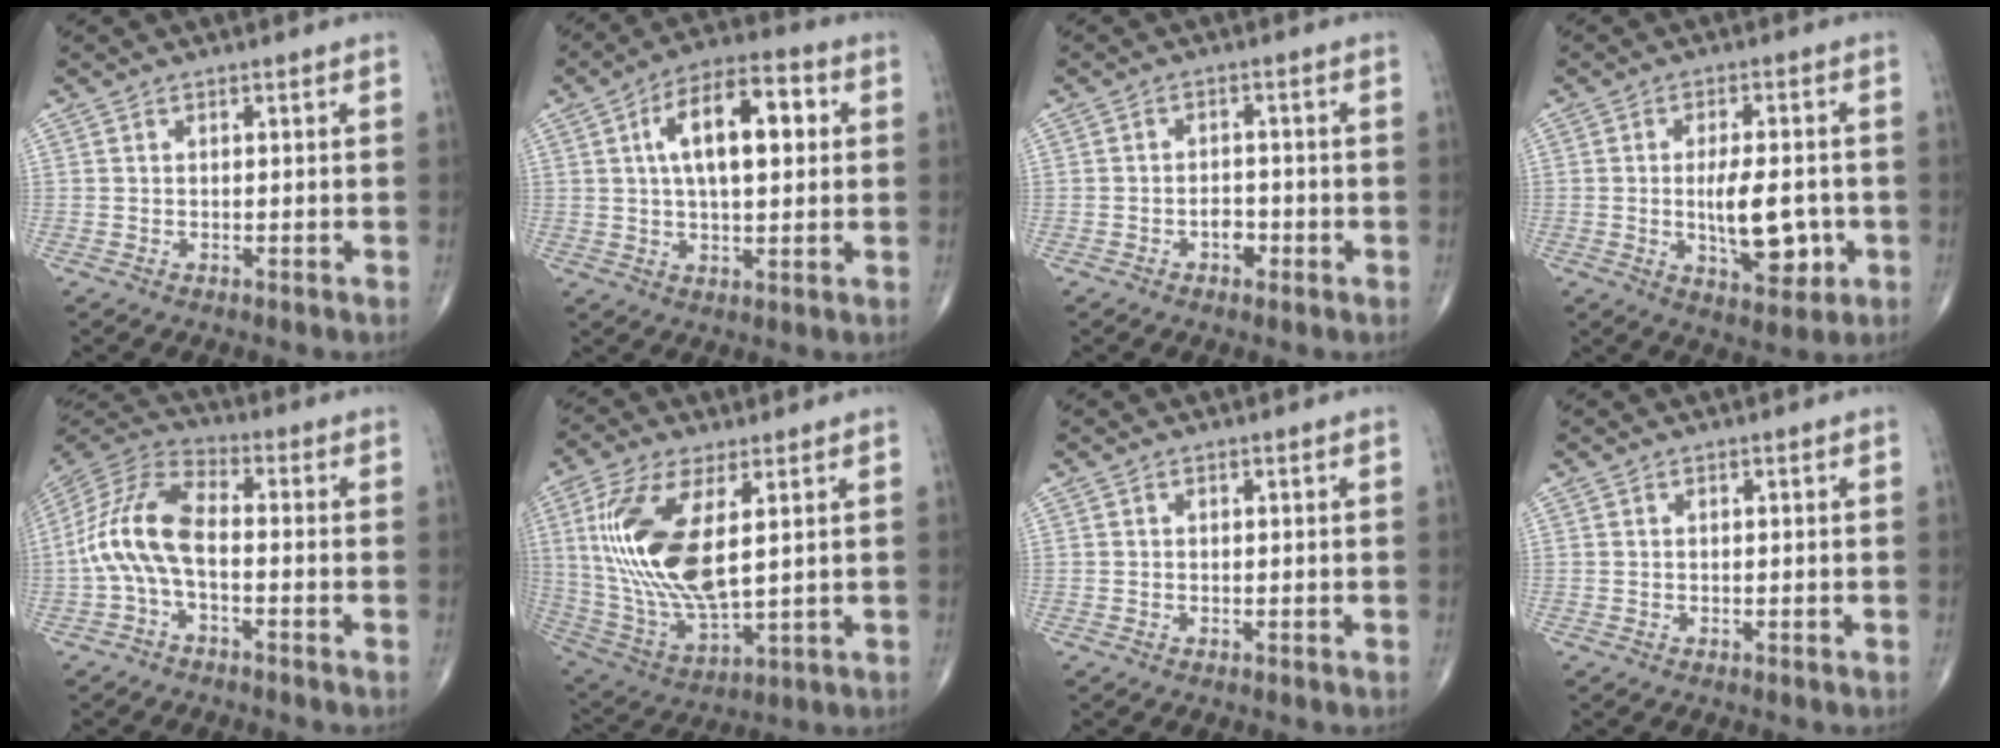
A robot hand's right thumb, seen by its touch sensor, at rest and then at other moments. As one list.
[{"total": 14.2, "force": [3.0, 6.5, 12.3], "torque": [-0.188, 0.017, 0.044]}, {"total": 3.0, "force": [-1.3, 2.0, 1.9], "torque": [-0.016, 0.011, -0.022]}, {"total": 10.8, "force": [-1.6, 4.8, 9.5], "torque": [-0.128, 0.001, -0.016]}, {"total": 11.7, "force": [-1.9, 5.6, 10.1], "torque": [-0.216, 0.037, -0.048]}, {"total": 19.0, "force": [4.0, 7.9, 16.8], "torque": [-0.359, -0.023, 0.085]}, {"total": 0.0}, {"total": 0.0}]